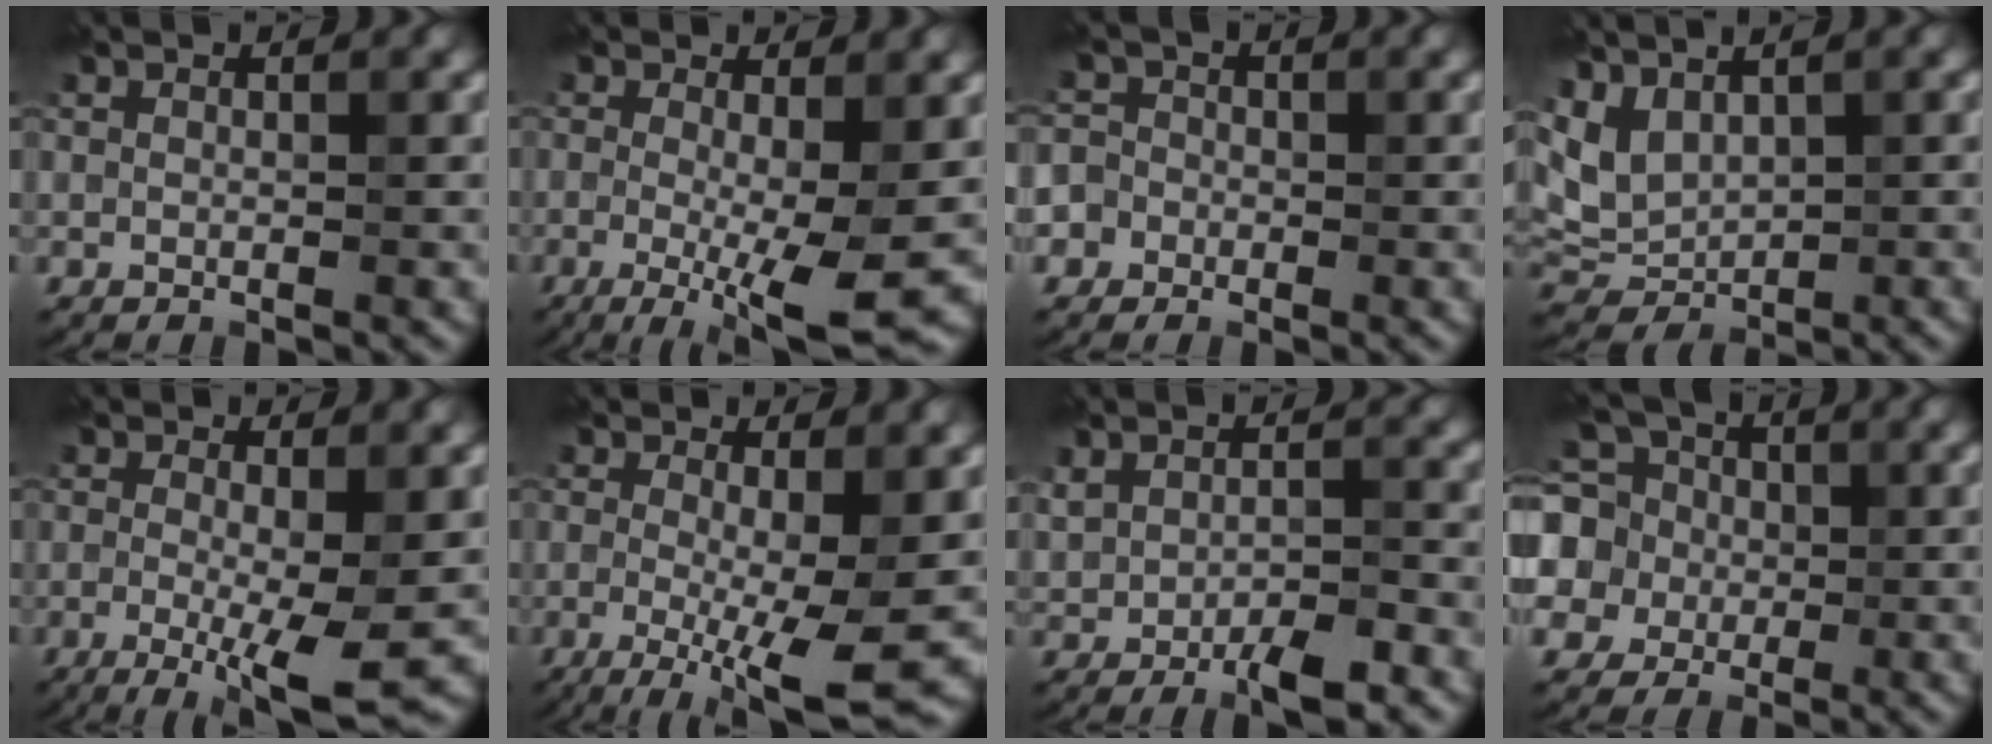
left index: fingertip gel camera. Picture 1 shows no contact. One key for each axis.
{"total": 7.8, "fx": -1.3, "fy": 1.7, "fz": 7.5, "tx": -0.122, "ty": -0.021, "tz": -0.018}
{"total": 3.3, "fx": -1.3, "fy": 3.0, "fz": 0.6, "tx": 0.015, "ty": 0.012, "tz": -0.048}
{"total": 4.1, "fx": 2.0, "fy": 2.5, "fz": 2.6, "tx": -0.059, "ty": -0.004, "tz": 0.044}
{"total": 6.5, "fx": -1.3, "fy": 1.3, "fz": 6.2, "tx": -0.105, "ty": -0.019, "tz": -0.021}
{"total": 8.7, "fx": -1.5, "fy": 2.1, "fz": 8.3, "tx": -0.130, "ty": -0.019, "tz": -0.021}
{"total": 3.8, "fx": -1.6, "fy": 1.8, "fz": 2.9, "tx": -0.055, "ty": -0.005, "tz": -0.024}
{"total": 11.2, "fx": 2.0, "fy": 9.9, "fz": 4.9, "tx": -0.121, "ty": 0.029, "tz": 0.002}